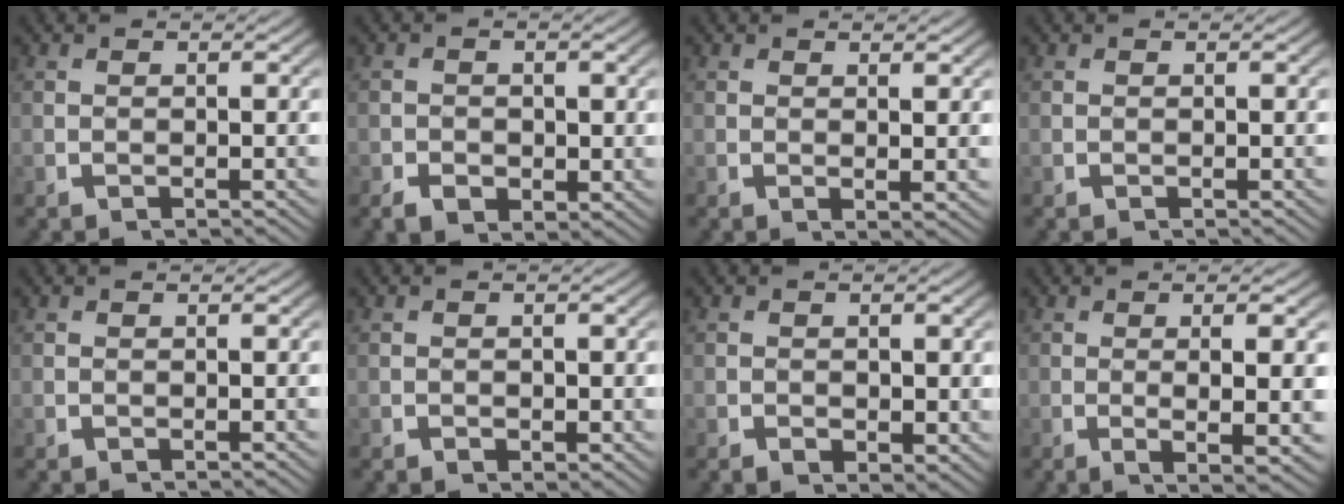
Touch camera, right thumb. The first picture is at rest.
{"total": 2.4, "force": [-0.6, 1.9, 1.4], "torque": [-0.017, -0.010, -0.010]}
{"total": 1.2, "force": [0.7, 0.1, 1.0], "torque": [-0.016, -0.006, 0.014]}
{"total": 0.0}
{"total": 0.0}
{"total": 1.0, "force": [0.0, 0.8, 0.6], "torque": [-0.006, -0.004, -0.001]}
{"total": 1.6, "force": [0.0, 1.2, 1.1], "torque": [-0.014, -0.009, 0.003]}
{"total": 5.6, "force": [-0.7, 1.3, 5.4], "torque": [-0.084, -0.008, -0.005]}